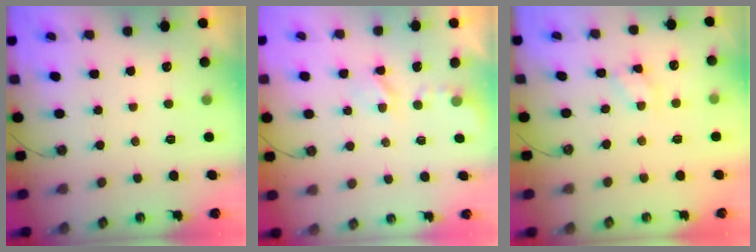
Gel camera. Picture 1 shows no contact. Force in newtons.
{"total": 2.7, "press": 2.7, "slide": 0.5}
{"total": 2.9, "press": 2.9, "slide": 0.4}